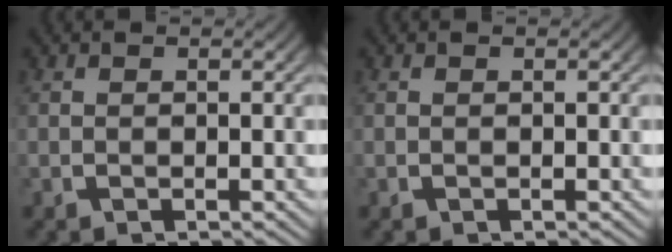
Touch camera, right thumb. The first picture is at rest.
{"total": 0.0}